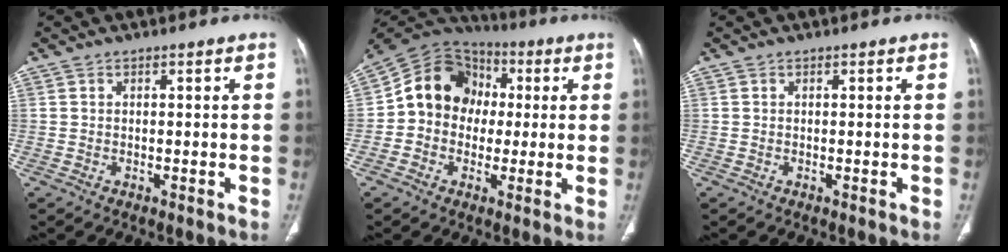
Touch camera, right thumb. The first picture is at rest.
{"total": 14.1, "force": [0.7, 12.0, 7.3], "torque": [-0.095, 0.034, 0.000]}
{"total": 0.0}